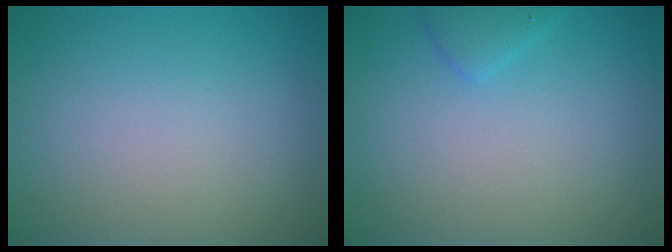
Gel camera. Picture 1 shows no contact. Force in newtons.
{"total": 1.2, "press": 1.2, "slide": 0.2}